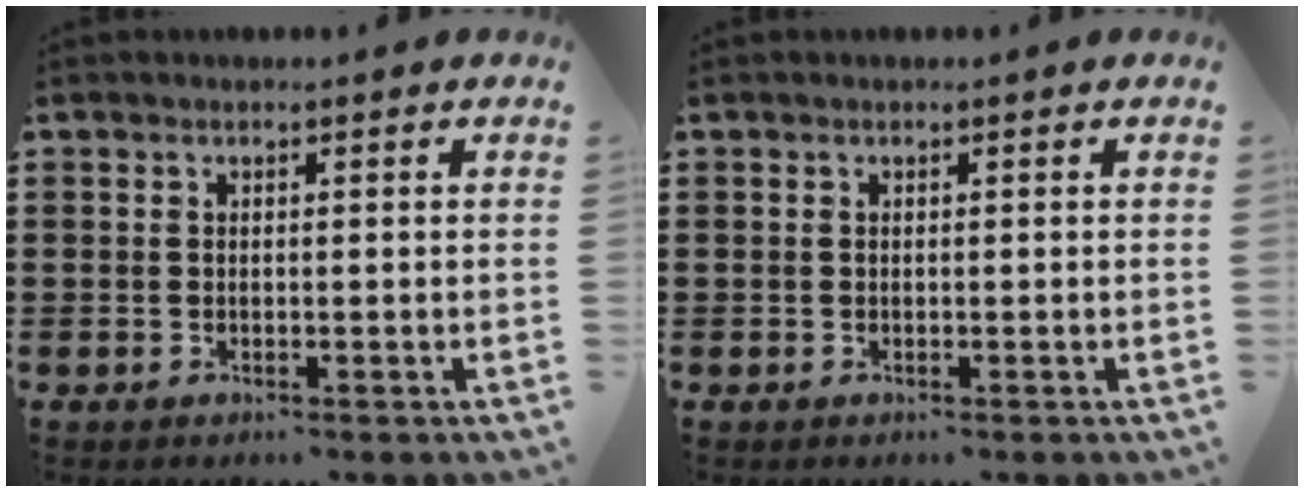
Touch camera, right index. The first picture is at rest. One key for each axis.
{"total": 0.0}